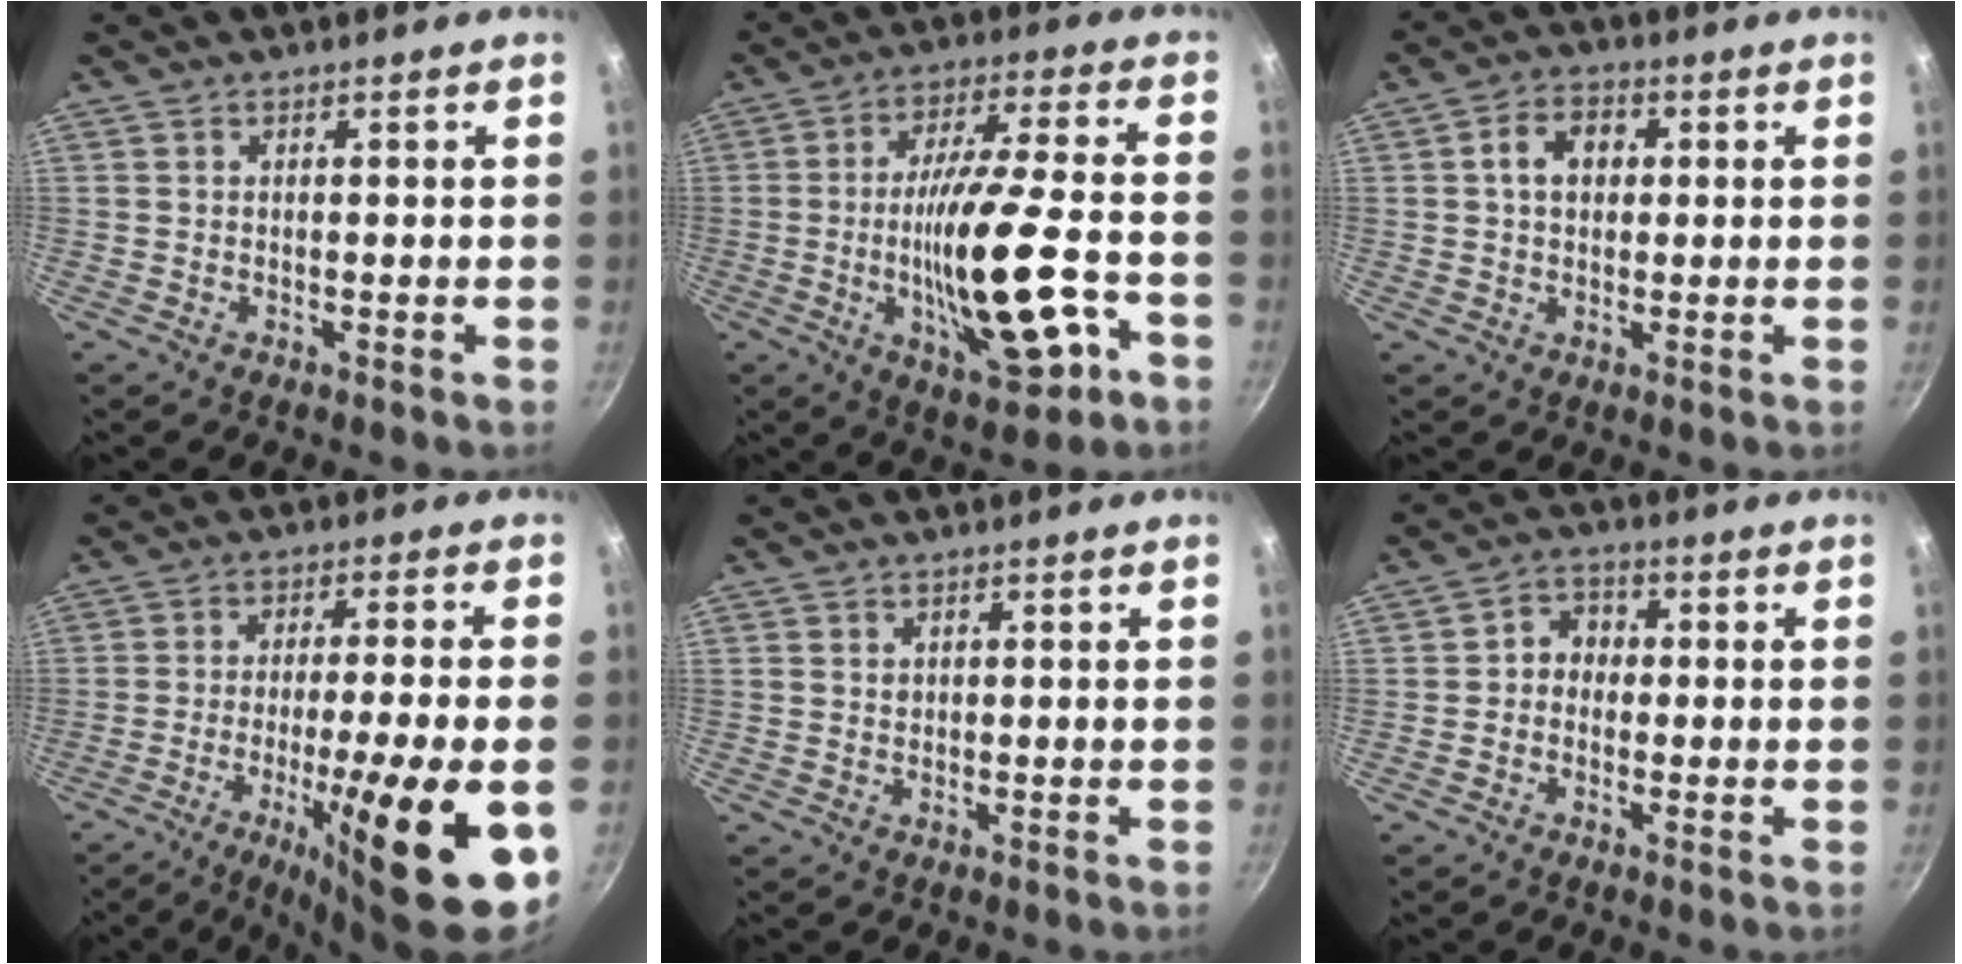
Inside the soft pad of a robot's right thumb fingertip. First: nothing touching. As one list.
[{"total": 19.4, "force": [-5.4, 5.7, 17.7], "torque": [-0.288, 0.018, -0.081]}, {"total": 6.1, "force": [1.1, 4.6, 3.9], "torque": [-0.042, 0.012, 0.009]}, {"total": 18.8, "force": [-6.8, 3.0, 17.3], "torque": [-0.255, 0.017, -0.102]}, {"total": 0.6, "force": [0.2, 0.5, 0.2], "torque": [-0.001, 0.002, 0.004]}, {"total": 4.1, "force": [-0.4, 3.6, 2.0], "torque": [-0.006, 0.015, -0.019]}]